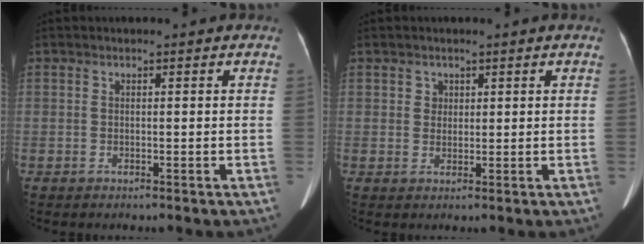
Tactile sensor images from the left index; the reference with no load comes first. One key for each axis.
{"total": 1.3, "fx": 0.4, "fy": 1.3, "fz": -0.1, "tx": 0.012, "ty": -0.007, "tz": 0.005}